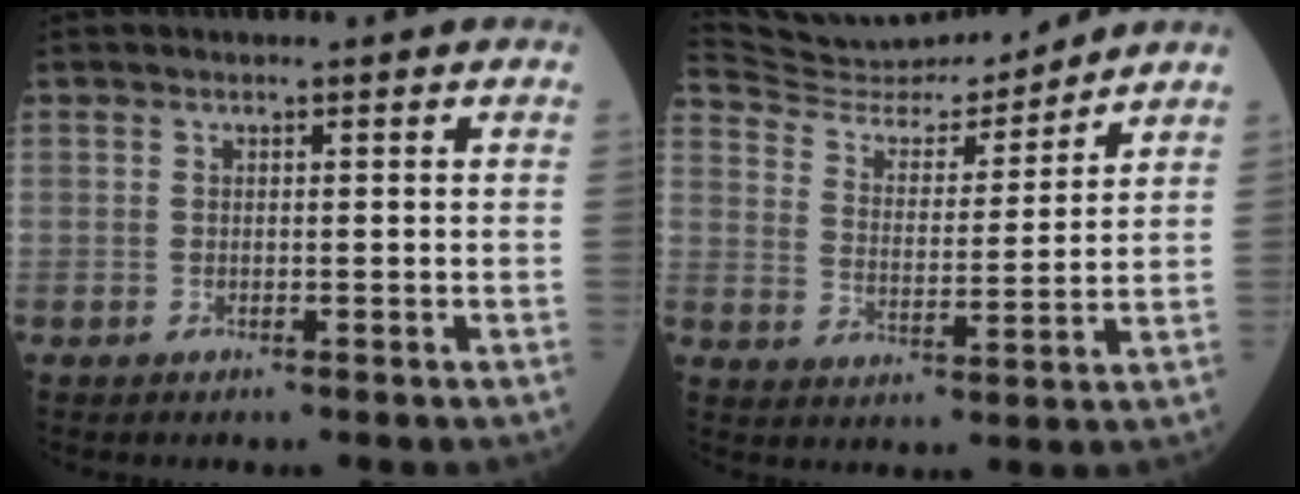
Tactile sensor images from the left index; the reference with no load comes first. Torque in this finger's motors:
{"motor_torque": [0.48, -0.99, 0.05, 0.00]}